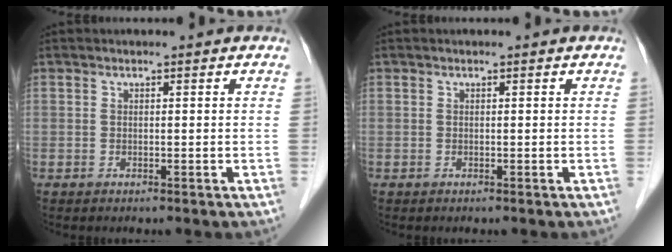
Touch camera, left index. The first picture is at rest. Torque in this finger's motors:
{"motor_torque": [0.00, 0.00, 0.00, 0.00]}